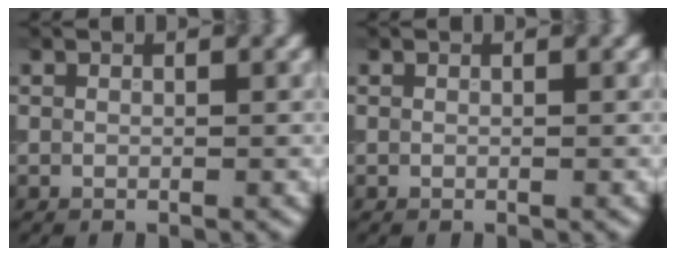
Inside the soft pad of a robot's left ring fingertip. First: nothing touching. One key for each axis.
{"total": 0.0}